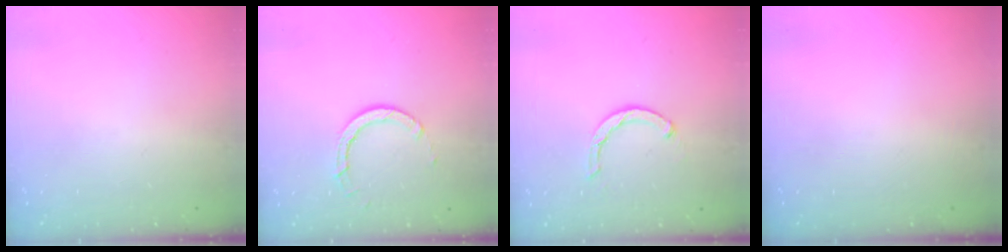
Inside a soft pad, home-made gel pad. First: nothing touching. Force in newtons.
{"total": 5.4, "press": 5.4, "slide": 0.5}
{"total": 3.6, "press": 3.5, "slide": 0.5}
{"total": 0.0}